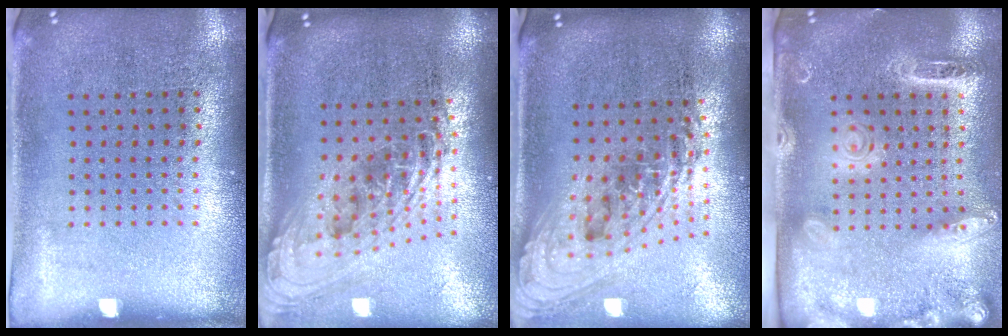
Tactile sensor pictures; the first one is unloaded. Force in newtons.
{"total": 2.3, "press": 1.6, "slide": 1.6}
{"total": 2.4, "press": 1.7, "slide": 1.7}
{"total": 2.6, "press": 2.0, "slide": 1.7}